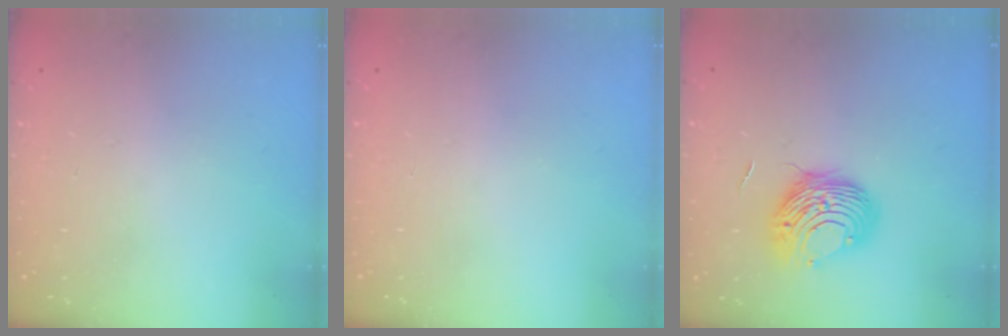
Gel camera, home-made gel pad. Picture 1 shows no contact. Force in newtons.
{"total": 0.0}
{"total": 9.9, "press": 9.9, "slide": 0.7}